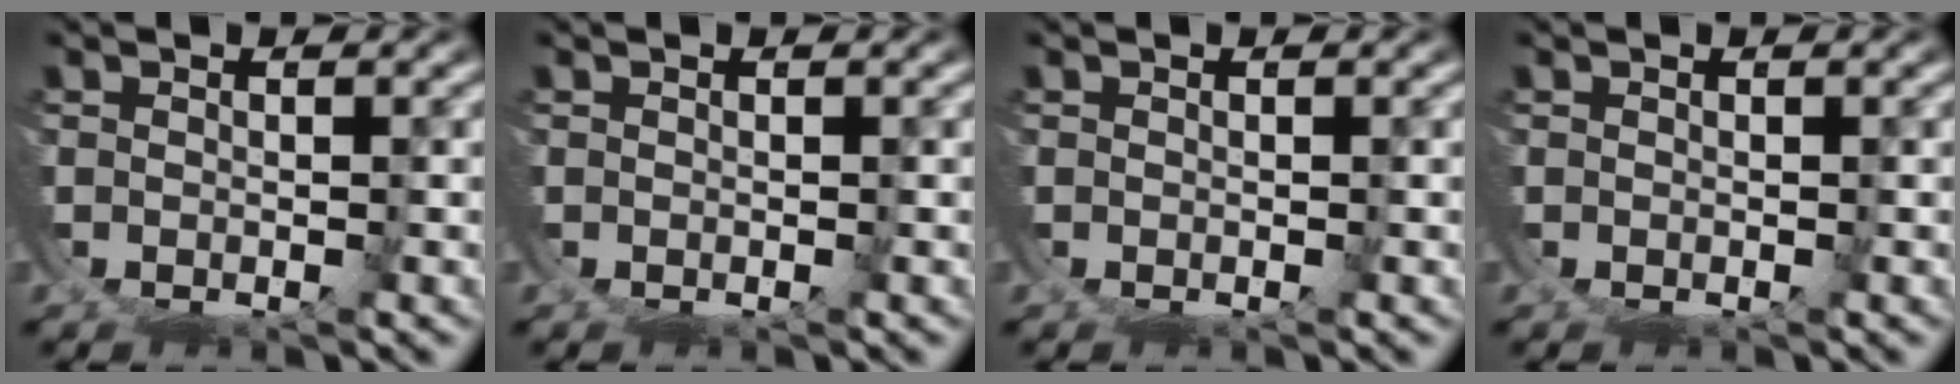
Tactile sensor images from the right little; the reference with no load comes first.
{"total": 0.0}
{"total": 0.0}
{"total": 0.0}